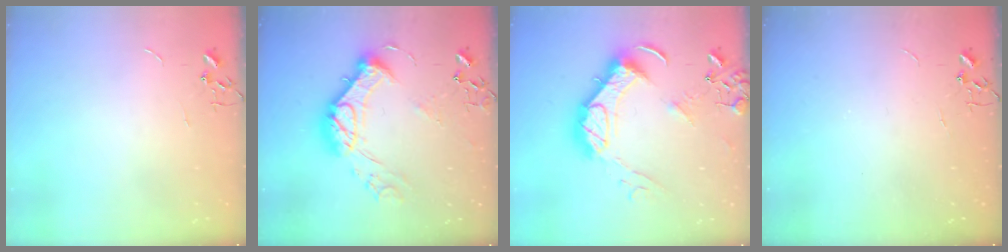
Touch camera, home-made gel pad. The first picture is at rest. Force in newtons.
{"total": 17.2, "press": 17.2, "slide": 1.3}
{"total": 19.2, "press": 19.0, "slide": 2.3}
{"total": 0.0}